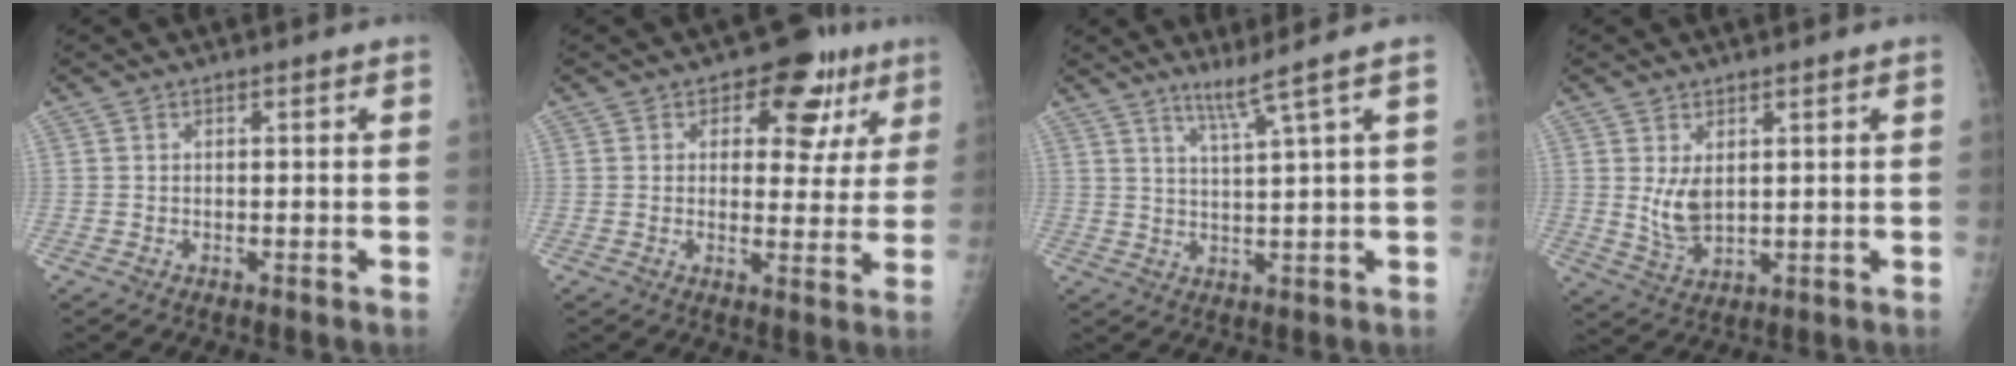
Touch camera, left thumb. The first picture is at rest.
{"total": 10.9, "force": [5.1, 6.7, 6.9], "torque": [-0.029, -0.013, 0.060]}
{"total": 5.0, "force": [3.2, -1.8, 3.3], "torque": [-0.065, -0.032, 0.067]}
{"total": 5.3, "force": [1.5, 2.9, 4.2], "torque": [-0.070, -0.019, 0.038]}